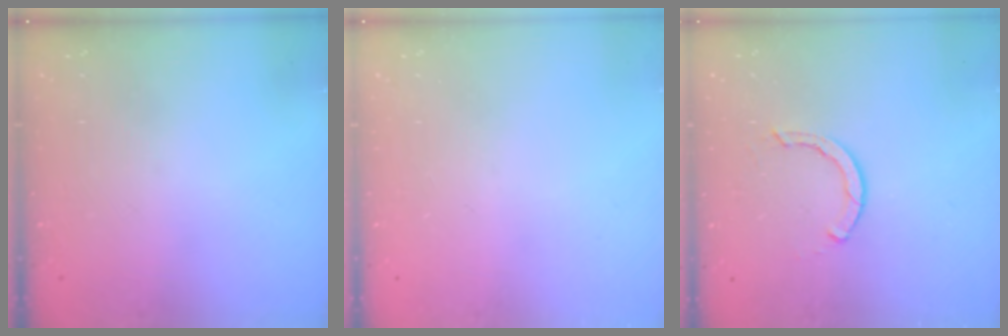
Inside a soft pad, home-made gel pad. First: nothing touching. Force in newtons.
{"total": 0.0}
{"total": 2.3, "press": 2.3, "slide": 0.1}